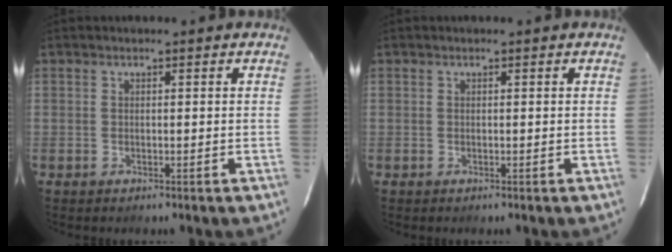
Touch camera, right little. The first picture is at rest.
{"total": 0.0}